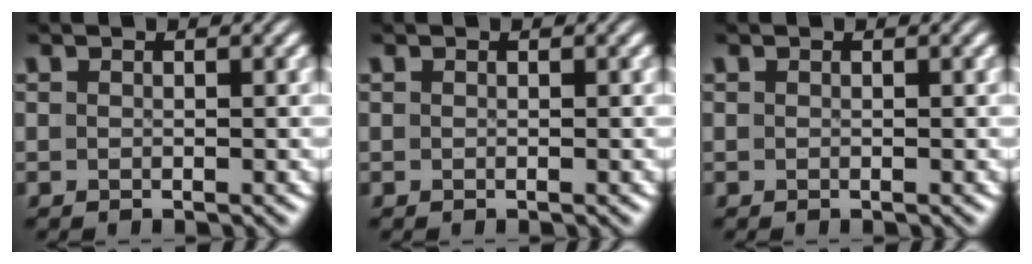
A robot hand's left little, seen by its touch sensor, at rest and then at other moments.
{"total": 0.0}
{"total": 0.0}